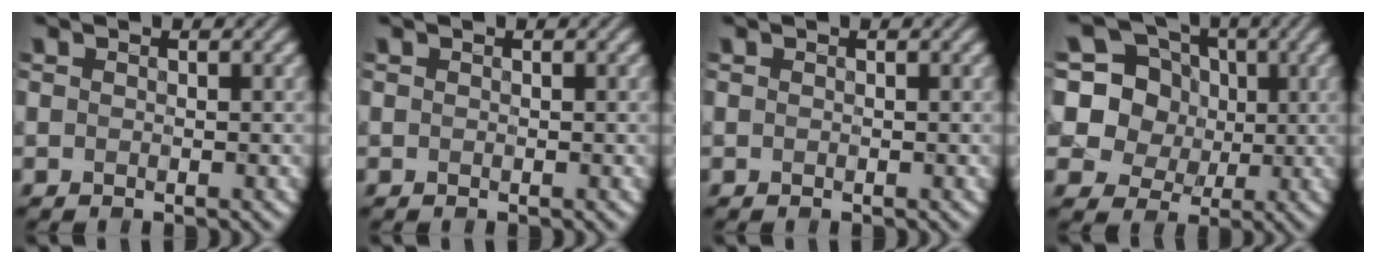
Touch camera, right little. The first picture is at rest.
{"total": 0.0}
{"total": 0.0}
{"total": 11.1, "force": [3.2, 9.9, 3.8], "torque": [-0.122, 0.035, 0.062]}